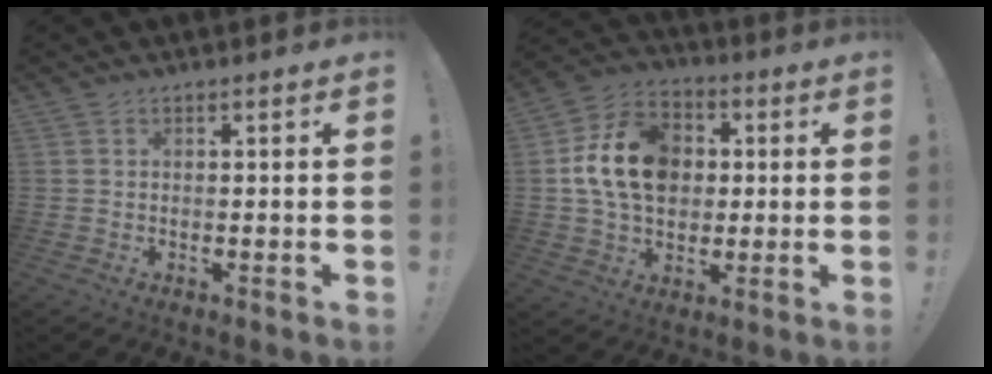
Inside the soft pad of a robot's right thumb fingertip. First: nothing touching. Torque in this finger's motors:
{"motor_torque": [2.19, 2.58, 0.18, 0.36, 0.08]}